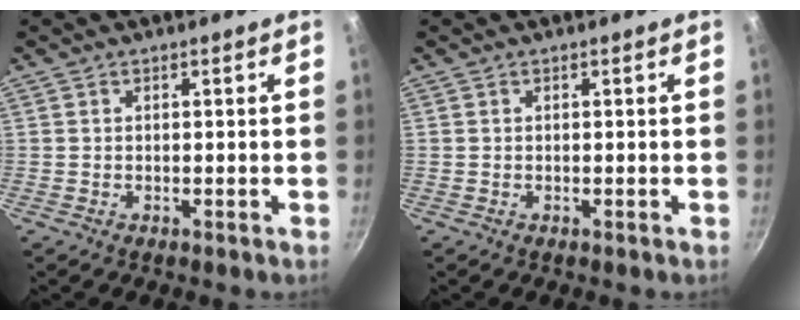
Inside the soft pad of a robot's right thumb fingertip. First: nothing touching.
{"total": 0.0}